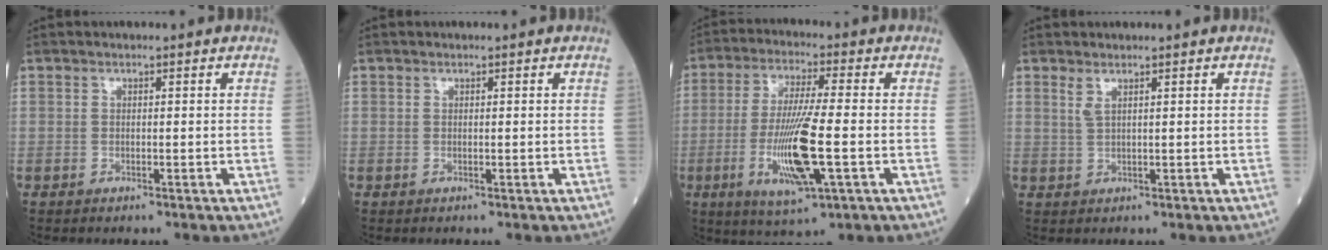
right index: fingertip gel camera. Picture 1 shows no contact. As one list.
[{"total": 0.0}, {"total": 11.9, "force": [-3.0, 0.8, 11.5], "torque": [-0.232, -0.017, -0.054]}, {"total": 1.2, "force": [0.8, 0.0, 0.9], "torque": [-0.028, 0.000, 0.018]}]